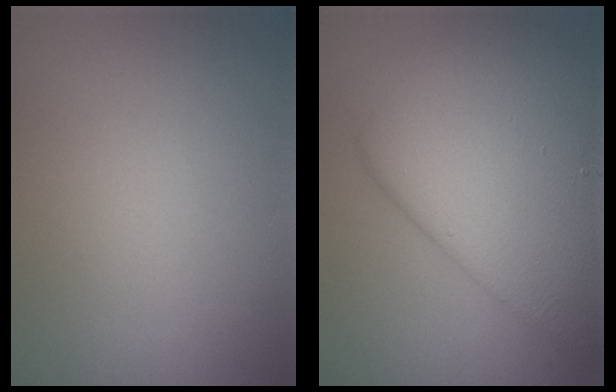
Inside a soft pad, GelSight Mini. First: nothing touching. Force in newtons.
{"total": 9.0, "press": 9.0, "slide": 0.2}